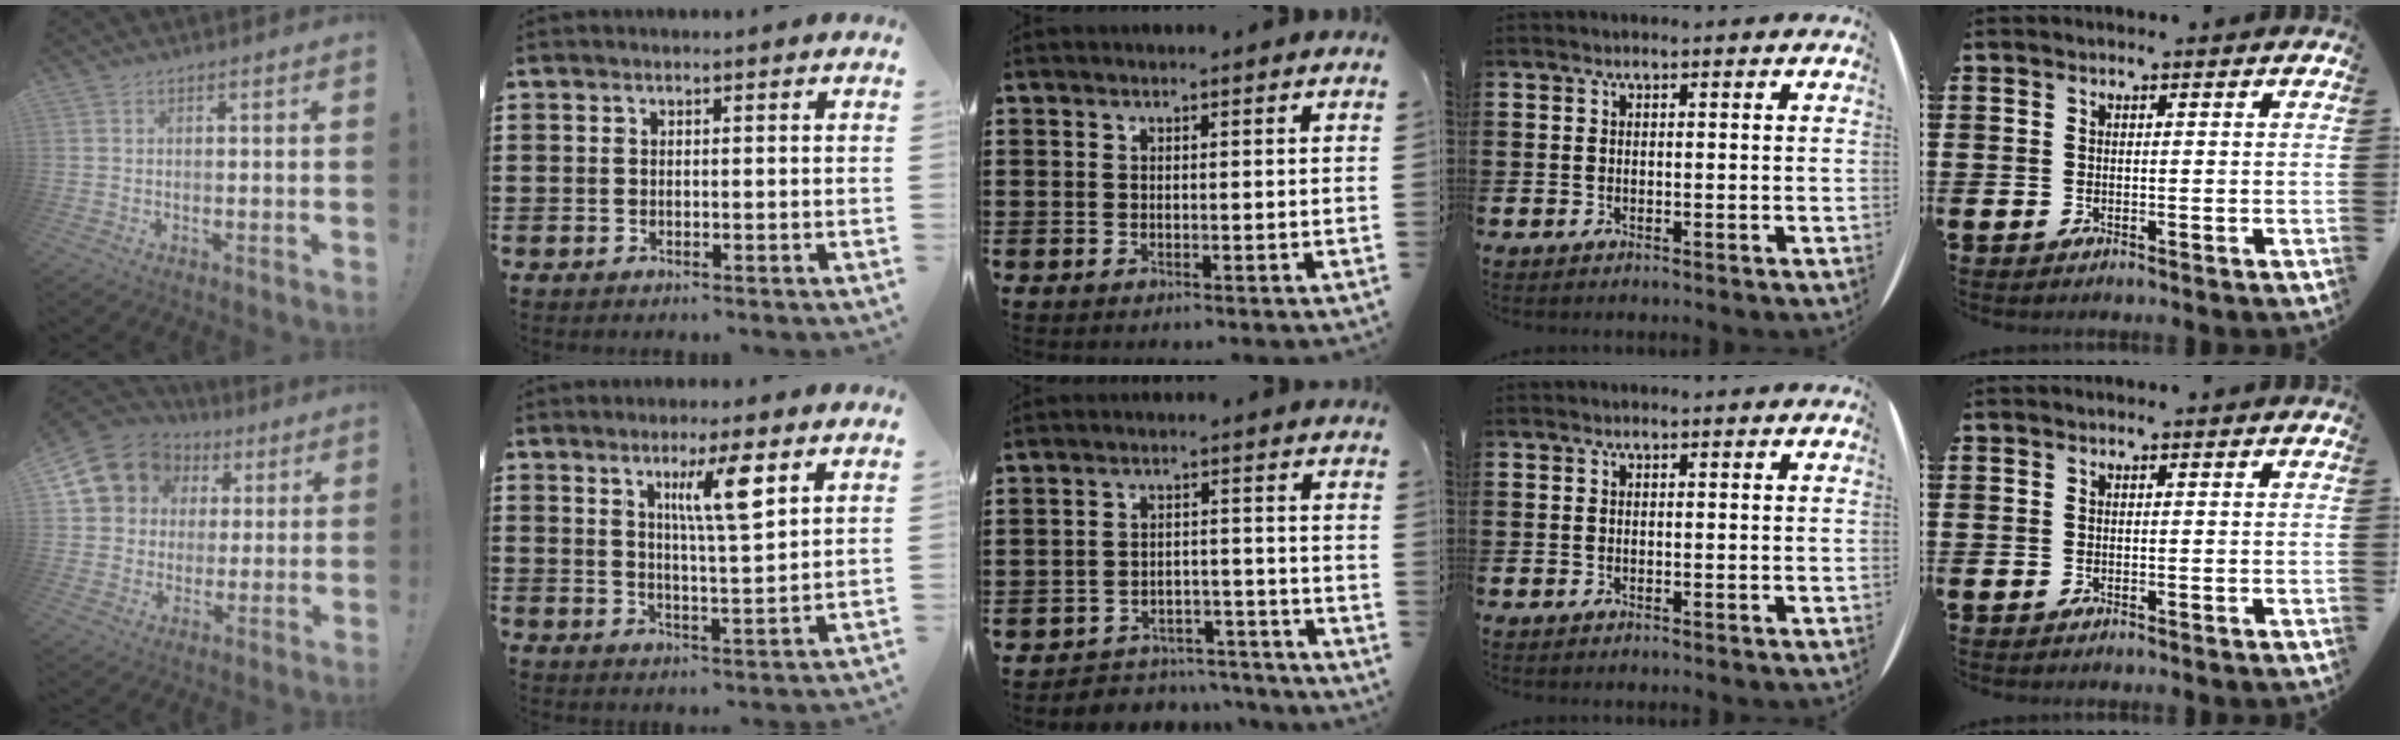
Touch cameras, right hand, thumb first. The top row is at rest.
{"thumb": {"total": 12.7, "force": [5.2, 10.7, 4.2], "torque": [-0.066, -0.024, 0.114]}, "index": {"total": 7.4, "force": [3.7, 1.0, 6.3], "torque": [-0.117, 0.001, 0.056]}, "middle": {"total": 4.6, "force": [-4.5, 0.8, 0.1], "torque": [-0.005, 0.008, -0.094]}}